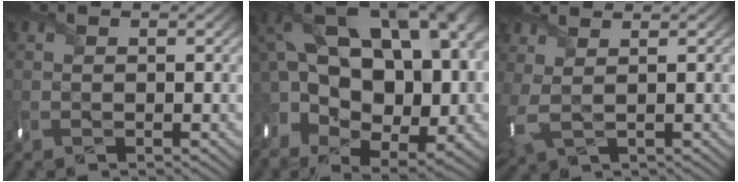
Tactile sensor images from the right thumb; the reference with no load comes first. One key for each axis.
{"total": 18.5, "fx": 1.0, "fy": 11.4, "fz": 14.6, "tx": -0.248, "ty": -0.016, "tz": 0.051}
{"total": 3.5, "fx": 1.2, "fy": 1.6, "fz": 2.9, "tx": -0.081, "ty": -0.003, "tz": 0.035}